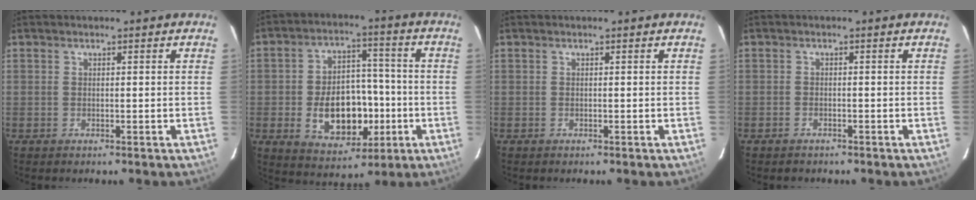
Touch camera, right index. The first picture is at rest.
{"total": 14.5, "force": [-3.6, 9.4, 10.4], "torque": [-0.200, 0.019, -0.035]}
{"total": 0.0}
{"total": 1.2, "force": [-0.9, 0.7, 0.1], "torque": [-0.004, 0.005, -0.014]}